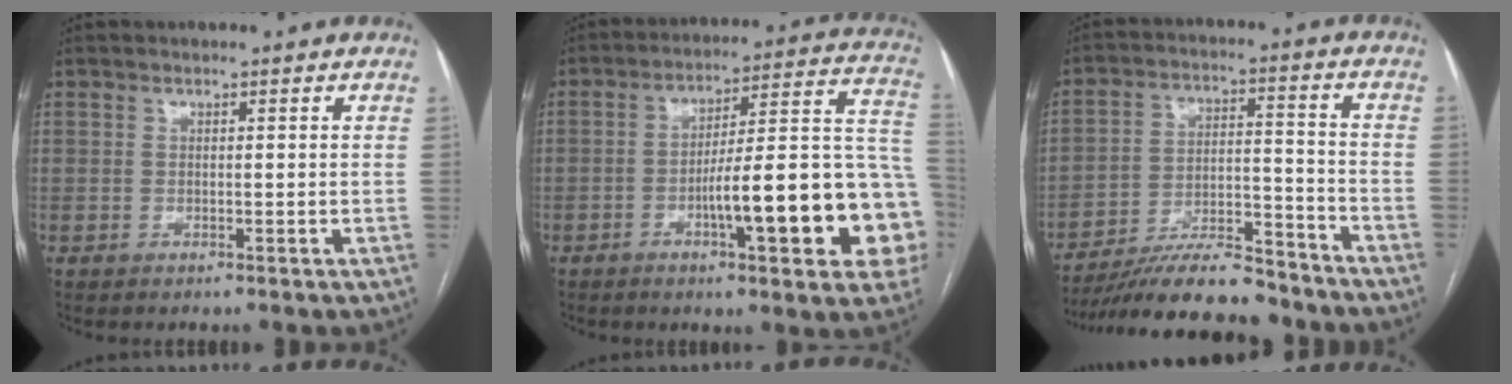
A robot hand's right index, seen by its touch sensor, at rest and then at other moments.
{"total": 20.9, "force": [-5.8, 3.1, 19.9], "torque": [-0.194, 0.031, -0.070]}
{"total": 16.7, "force": [-14.9, 2.6, 7.2], "torque": [-0.132, 0.009, -0.249]}